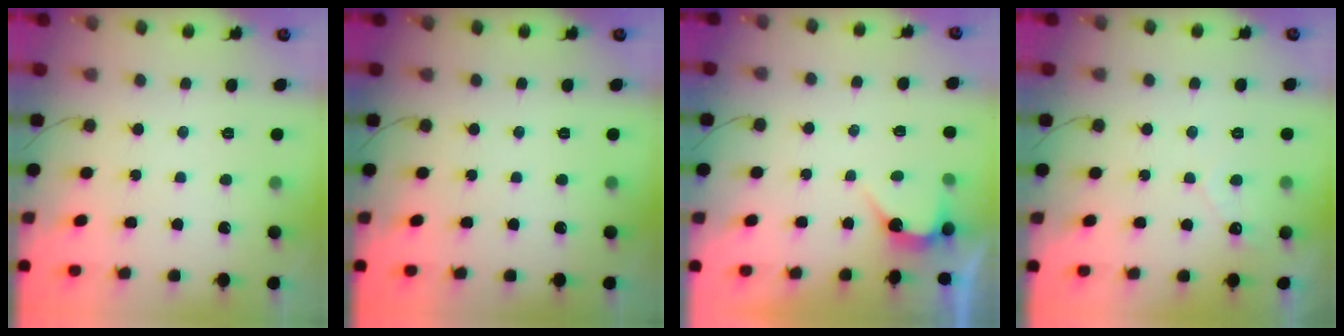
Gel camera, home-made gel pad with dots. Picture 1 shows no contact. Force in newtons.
{"total": 0.0}
{"total": 4.1, "press": 4.1, "slide": 0.3}
{"total": 2.5, "press": 2.5, "slide": 0.0}